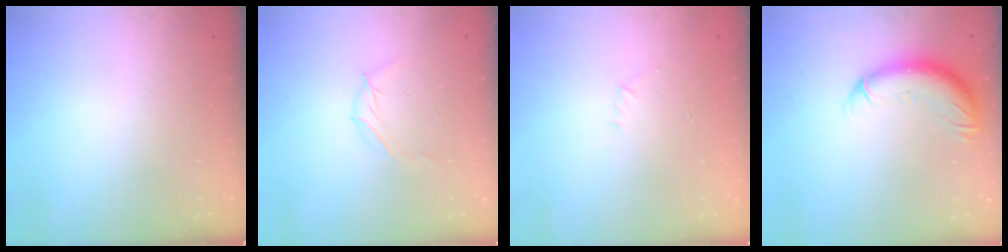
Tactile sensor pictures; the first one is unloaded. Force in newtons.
{"total": 5.2, "press": 5.1, "slide": 1.0}
{"total": 2.9, "press": 2.8, "slide": 0.7}
{"total": 11.7, "press": 11.5, "slide": 2.1}